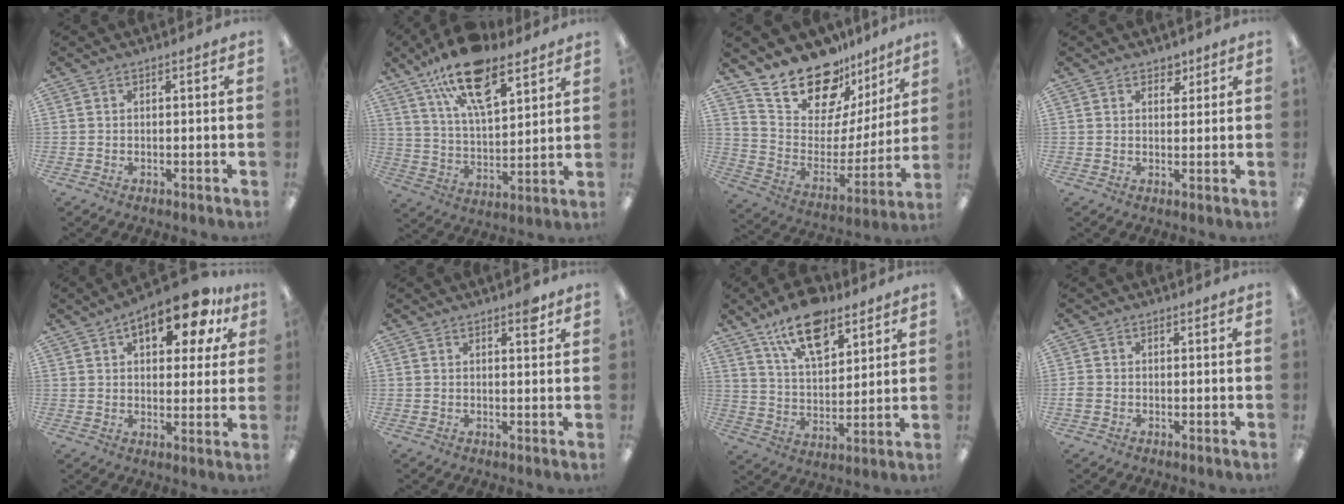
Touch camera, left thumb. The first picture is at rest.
{"total": 18.3, "force": [11.7, 7.6, 11.8], "torque": [-0.198, -0.053, 0.202]}
{"total": 18.5, "force": [16.1, 7.7, 4.7], "torque": [-0.096, -0.141, 0.291]}
{"total": 2.6, "force": [1.9, 1.7, 0.6], "torque": [0.010, -0.012, 0.030]}
{"total": 13.8, "force": [7.6, 6.3, 9.6], "torque": [-0.119, -0.026, 0.120]}
{"total": 2.8, "force": [1.9, 1.1, 1.8], "torque": [-0.006, -0.011, 0.027]}
{"total": 14.6, "force": [9.9, 7.1, 8.0], "torque": [-0.131, -0.044, 0.175]}
{"total": 1.6, "force": [-0.7, 1.3, 0.5], "torque": [-0.006, 0.002, -0.012]}